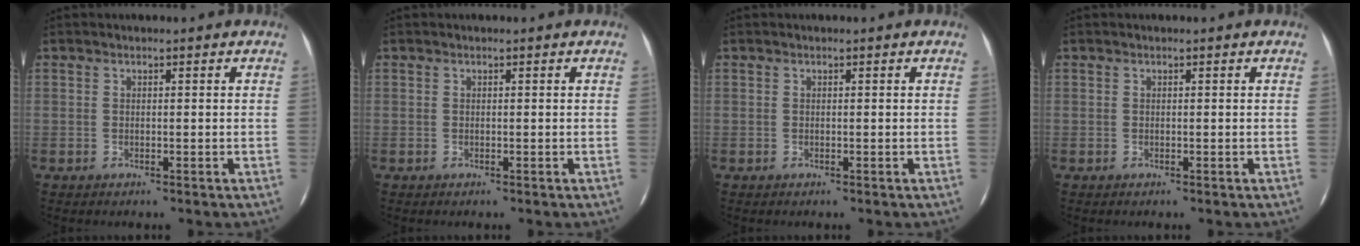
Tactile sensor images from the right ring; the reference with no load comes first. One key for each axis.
{"total": 0.0}
{"total": 0.0}
{"total": 0.0}